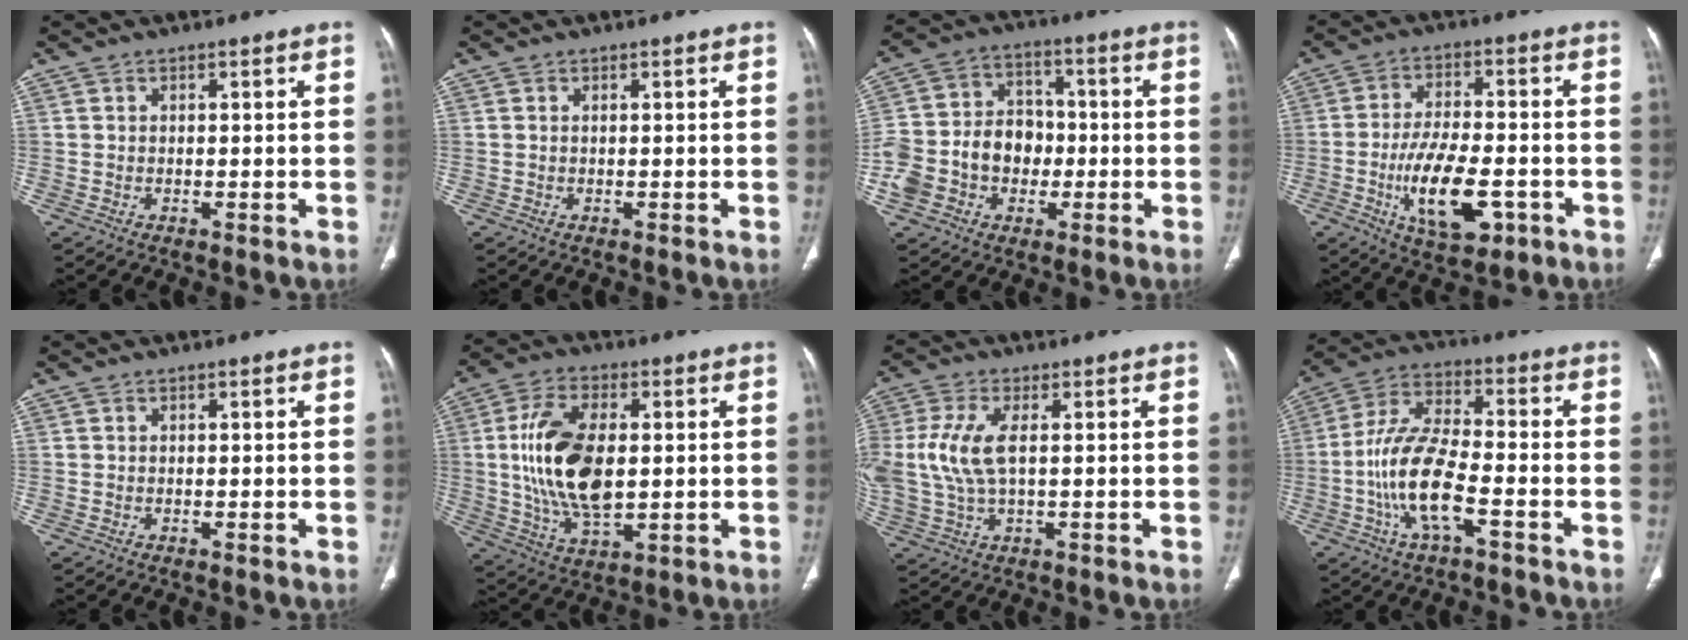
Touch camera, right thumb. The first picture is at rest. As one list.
[{"total": 0.0}, {"total": 15.5, "force": [-3.2, 12.4, 8.7], "torque": [-0.140, 0.043, -0.055]}, {"total": 13.4, "force": [-4.5, 6.2, 11.0], "torque": [-0.178, 0.013, -0.069]}, {"total": 0.0}, {"total": 16.4, "force": [1.0, 8.8, 13.9], "torque": [-0.264, -0.006, 0.024]}, {"total": 9.6, "force": [0.9, 4.3, 8.6], "torque": [-0.224, 0.006, 0.021]}, {"total": 13.0, "force": [-4.3, 4.8, 11.3], "torque": [-0.231, 0.036, -0.083]}]